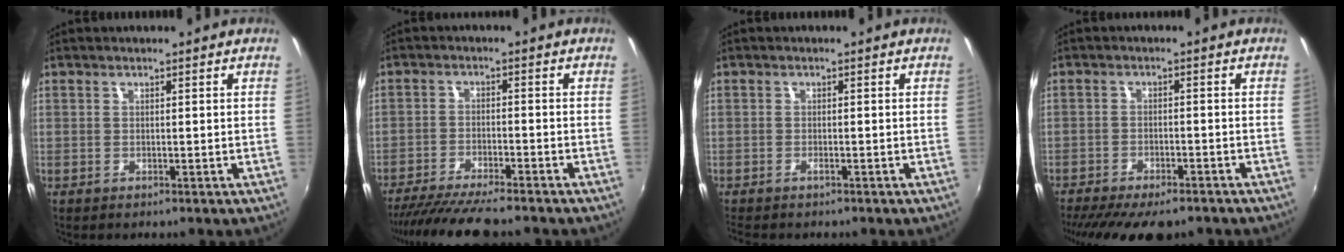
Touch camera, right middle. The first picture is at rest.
{"total": 11.9, "force": [-10.5, 1.0, 5.6], "torque": [-0.125, -0.029, -0.172]}
{"total": 1.7, "force": [-1.4, 0.4, 0.9], "torque": [-0.023, -0.002, -0.026]}
{"total": 13.4, "force": [-10.9, 3.9, 6.8], "torque": [-0.144, -0.040, -0.163]}